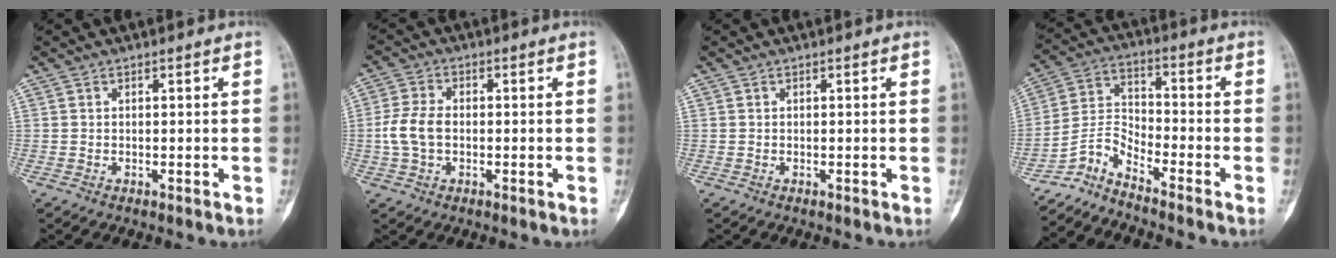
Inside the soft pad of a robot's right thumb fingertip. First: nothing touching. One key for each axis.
{"total": 6.4, "fx": -0.6, "fy": 4.1, "fz": 4.8, "tx": -0.107, "ty": 0.013, "tz": -0.015}
{"total": 0.0}
{"total": 6.2, "fx": -5.8, "fy": 0.5, "fz": 2.2, "tx": -0.052, "ty": 0.051, "tz": -0.124}